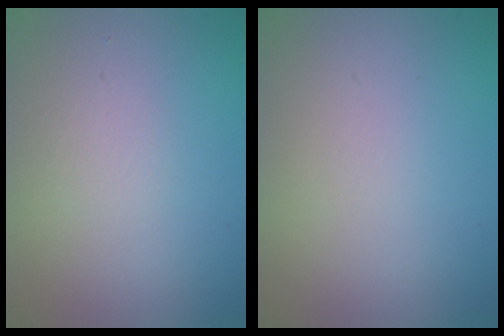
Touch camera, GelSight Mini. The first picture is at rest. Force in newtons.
{"total": 0.0}